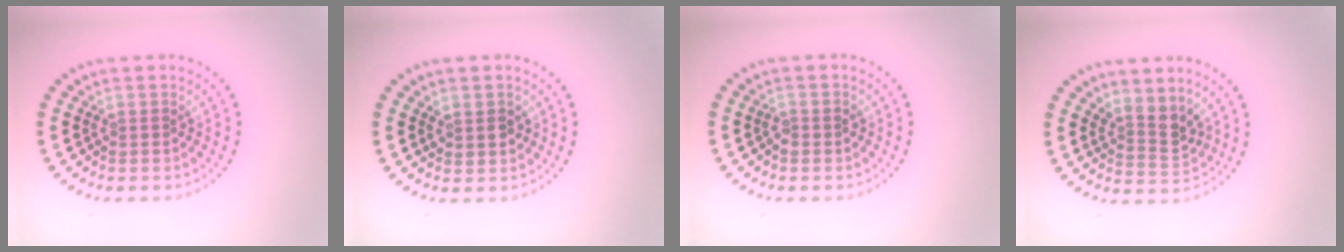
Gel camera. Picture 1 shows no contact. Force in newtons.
{"total": 1.5, "press": 1.4, "slide": 0.4}
{"total": 0.8, "press": 0.8, "slide": 0.2}
{"total": 2.7, "press": 2.0, "slide": 1.7}